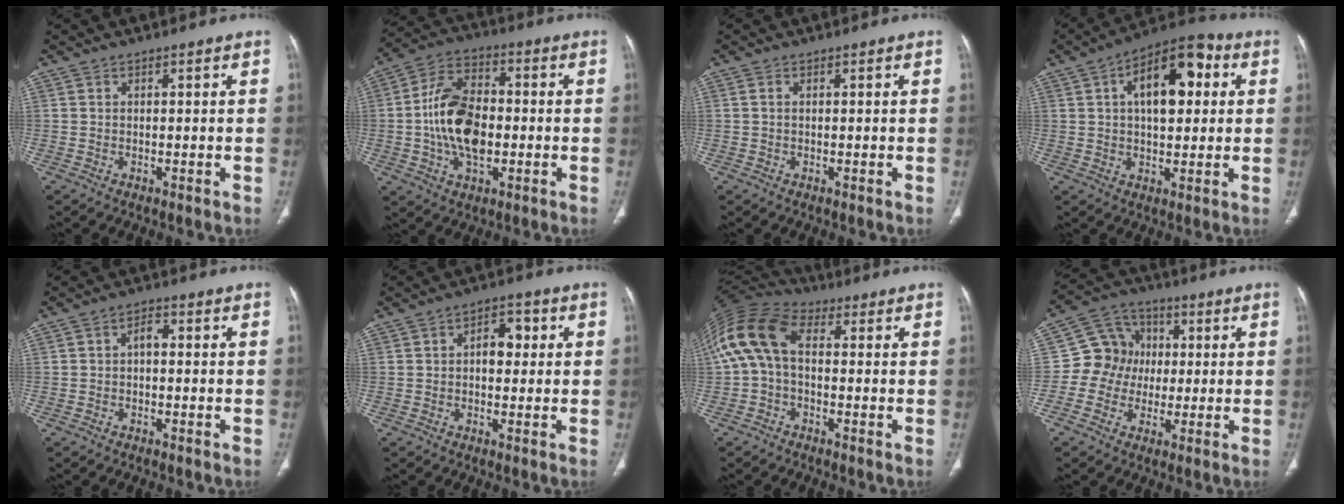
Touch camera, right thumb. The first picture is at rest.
{"total": 14.5, "force": [-1.4, 8.8, 11.5], "torque": [-0.203, 0.021, -0.028]}
{"total": 0.5, "force": [0.1, 0.2, 0.4], "torque": [-0.012, 0.001, 0.001]}
{"total": 15.0, "force": [3.8, 7.8, 12.3], "torque": [-0.162, 0.019, 0.050]}
{"total": 2.4, "force": [-0.2, 1.4, 1.9], "torque": [-0.024, 0.011, -0.010]}
{"total": 5.3, "force": [0.6, 3.3, 4.1], "torque": [-0.042, 0.012, 0.003]}
{"total": 13.0, "force": [0.7, 8.0, 10.3], "torque": [-0.214, 0.040, 0.001]}
{"total": 10.1, "force": [0.0, 9.3, 3.9], "torque": [-0.031, 0.023, -0.013]}